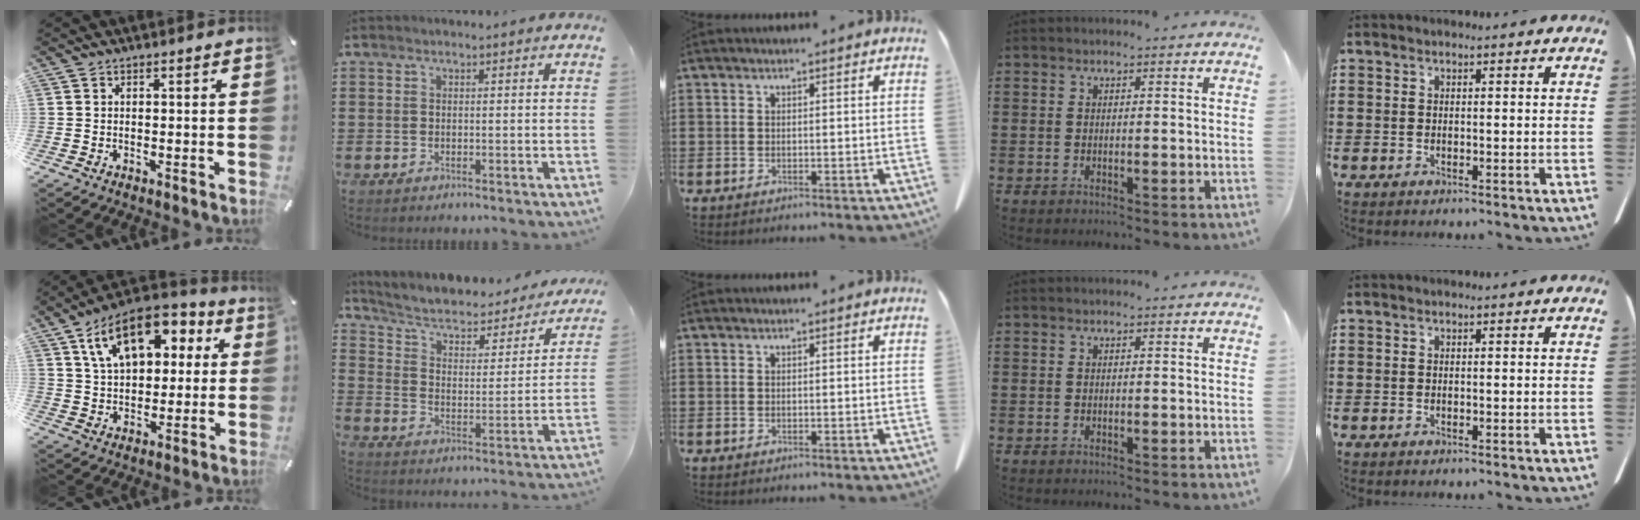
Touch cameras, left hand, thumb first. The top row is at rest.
{"thumb": {"total": 16.4, "force": [7.4, 10.1, 10.5], "torque": [-0.190, -0.012, 0.133]}, "index": {"total": 4.1, "force": [2.7, 2.1, 2.3], "torque": [-0.062, -0.020, 0.036]}}